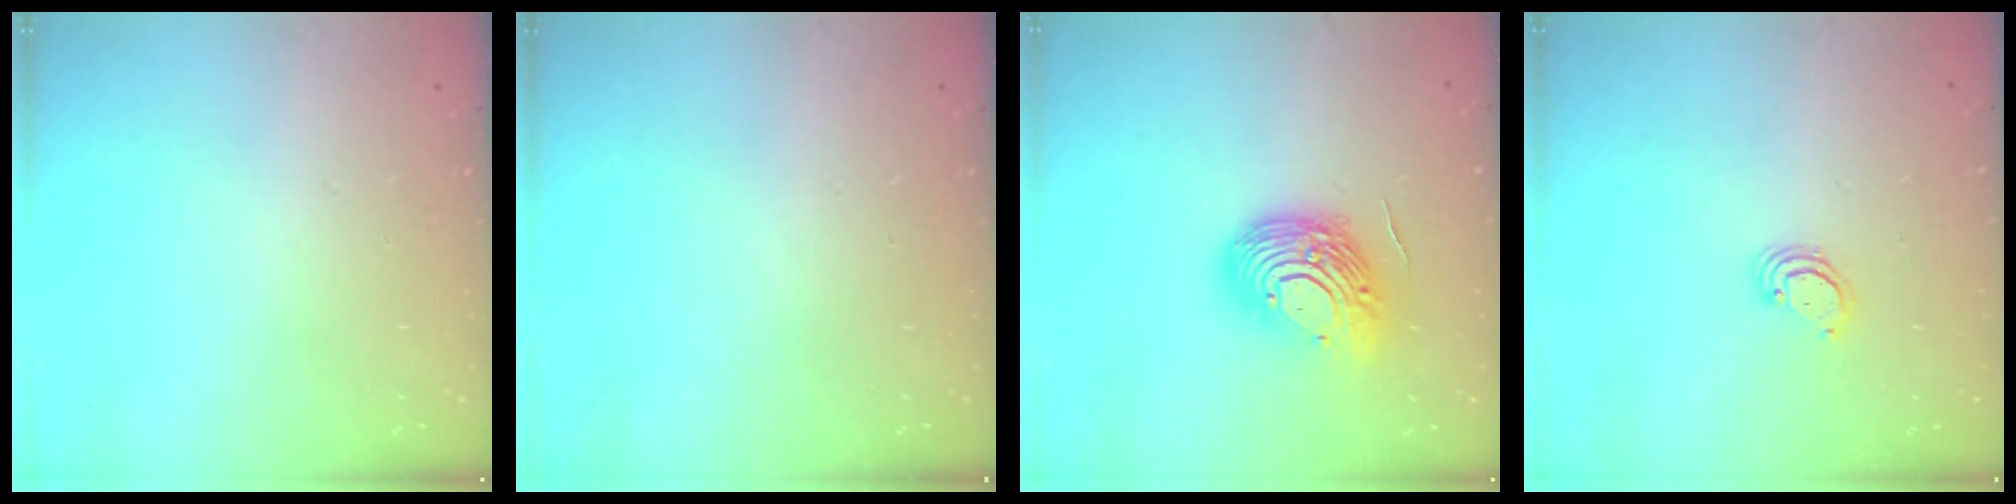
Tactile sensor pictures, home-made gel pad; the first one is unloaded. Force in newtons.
{"total": 0.0}
{"total": 14.5, "press": 14.4, "slide": 1.9}
{"total": 3.1, "press": 3.1, "slide": 0.3}